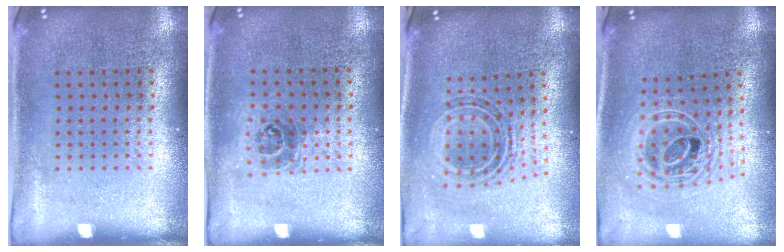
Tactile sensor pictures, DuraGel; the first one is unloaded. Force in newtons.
{"total": 1.1, "press": 0.9, "slide": 0.6}
{"total": 0.9, "press": 0.9, "slide": 0.4}
{"total": 2.4, "press": 1.8, "slide": 1.6}